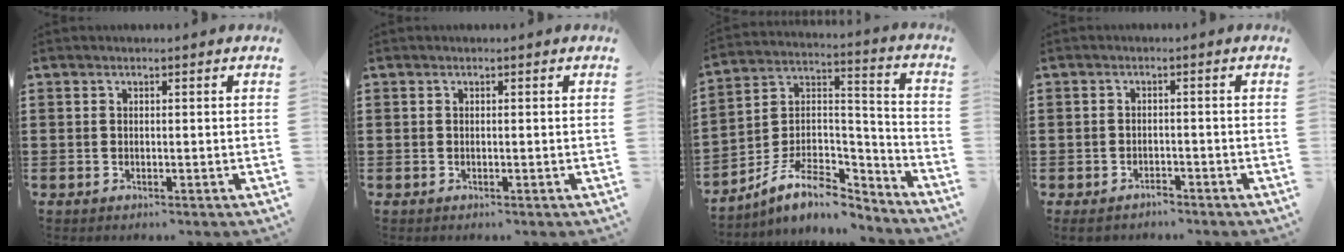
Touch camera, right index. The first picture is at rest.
{"total": 0.0}
{"total": 9.7, "force": [-7.0, 4.2, 5.2], "torque": [-0.103, 0.016, -0.135]}
{"total": 2.2, "force": [-2.1, 0.6, 0.2], "torque": [-0.009, 0.001, -0.045]}